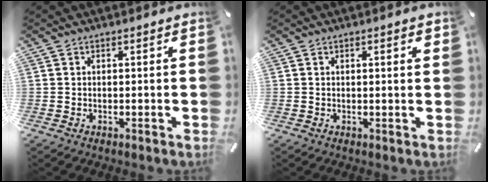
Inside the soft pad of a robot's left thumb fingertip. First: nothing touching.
{"total": 1.5, "force": [0.5, 0.2, 1.4], "torque": [-0.020, -0.001, 0.006]}